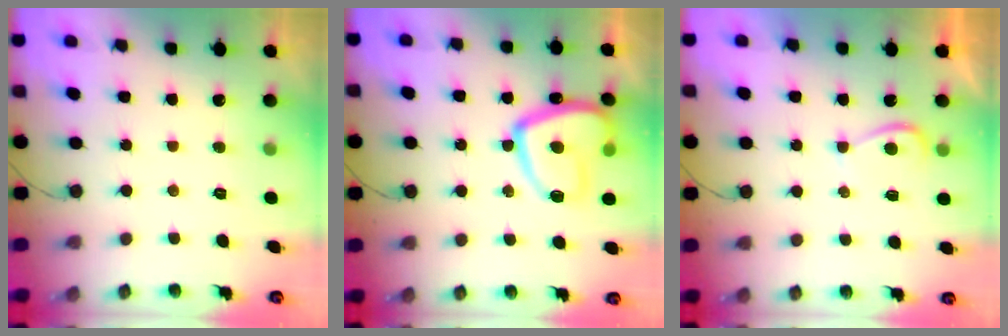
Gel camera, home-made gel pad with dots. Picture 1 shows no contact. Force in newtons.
{"total": 16.8, "press": 16.7, "slide": 1.8}
{"total": 2.3, "press": 2.3, "slide": 0.5}